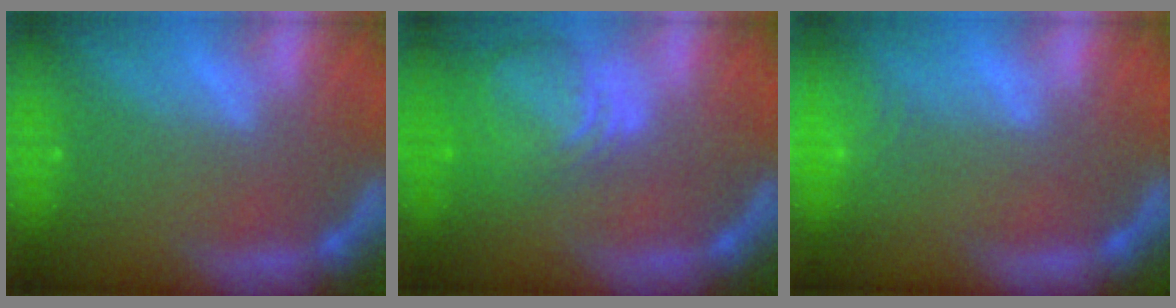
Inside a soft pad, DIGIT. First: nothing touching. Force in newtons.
{"total": 7.0}
{"total": 3.0}